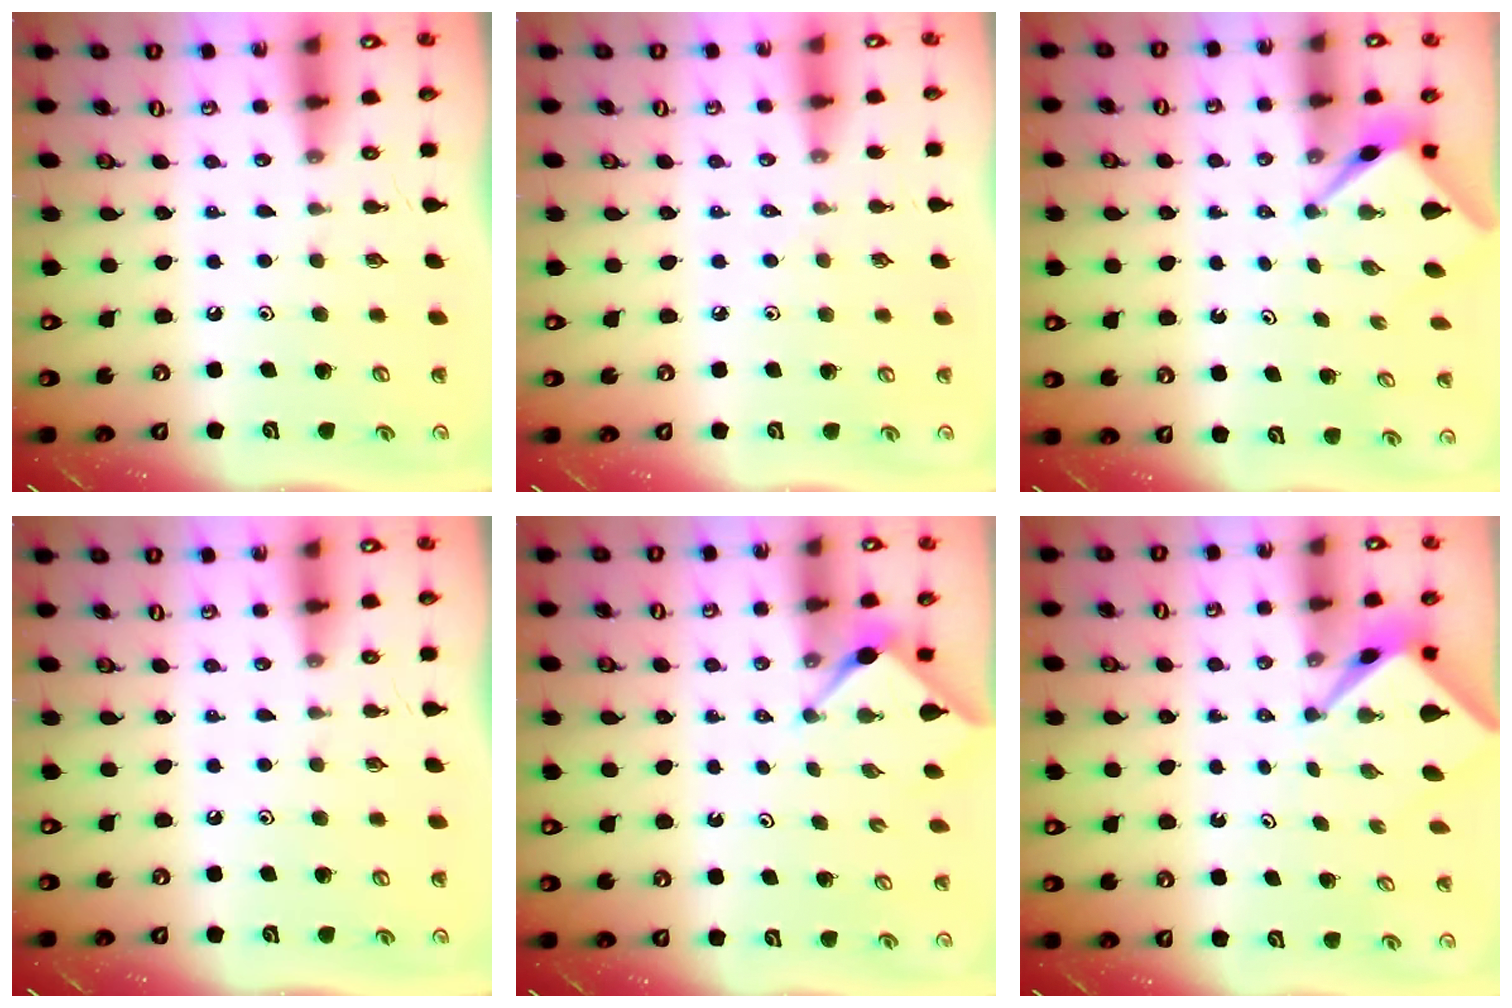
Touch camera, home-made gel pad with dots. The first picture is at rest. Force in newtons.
{"total": 2.1, "press": 2.1, "slide": 0.4}
{"total": 2.6, "press": 2.6, "slide": 0.2}
{"total": 0.0}
{"total": 2.9, "press": 2.8, "slide": 0.4}
{"total": 2.4, "press": 2.4, "slide": 0.3}